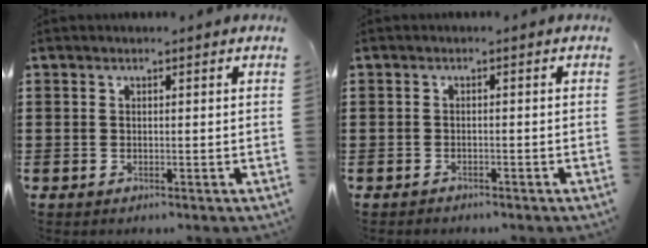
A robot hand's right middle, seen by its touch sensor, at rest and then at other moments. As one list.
[{"total": 0.8, "force": [-0.8, 0.2, 0.1], "torque": [-0.004, -0.002, -0.016]}]